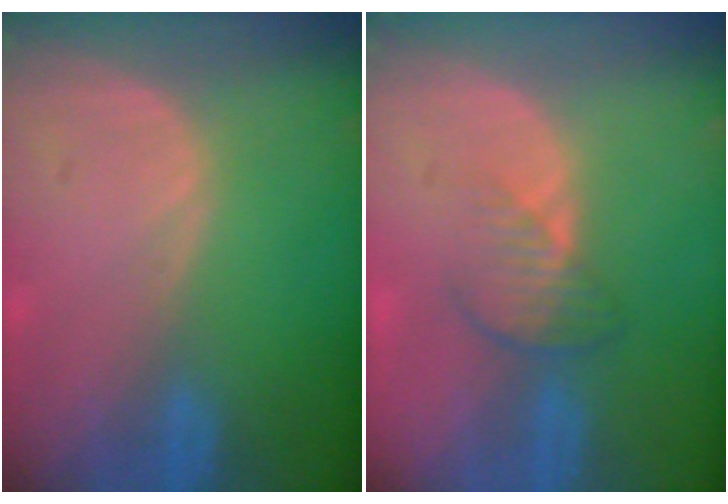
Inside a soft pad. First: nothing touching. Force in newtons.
{"total": 3.8, "press": 3.3, "slide": 1.8}